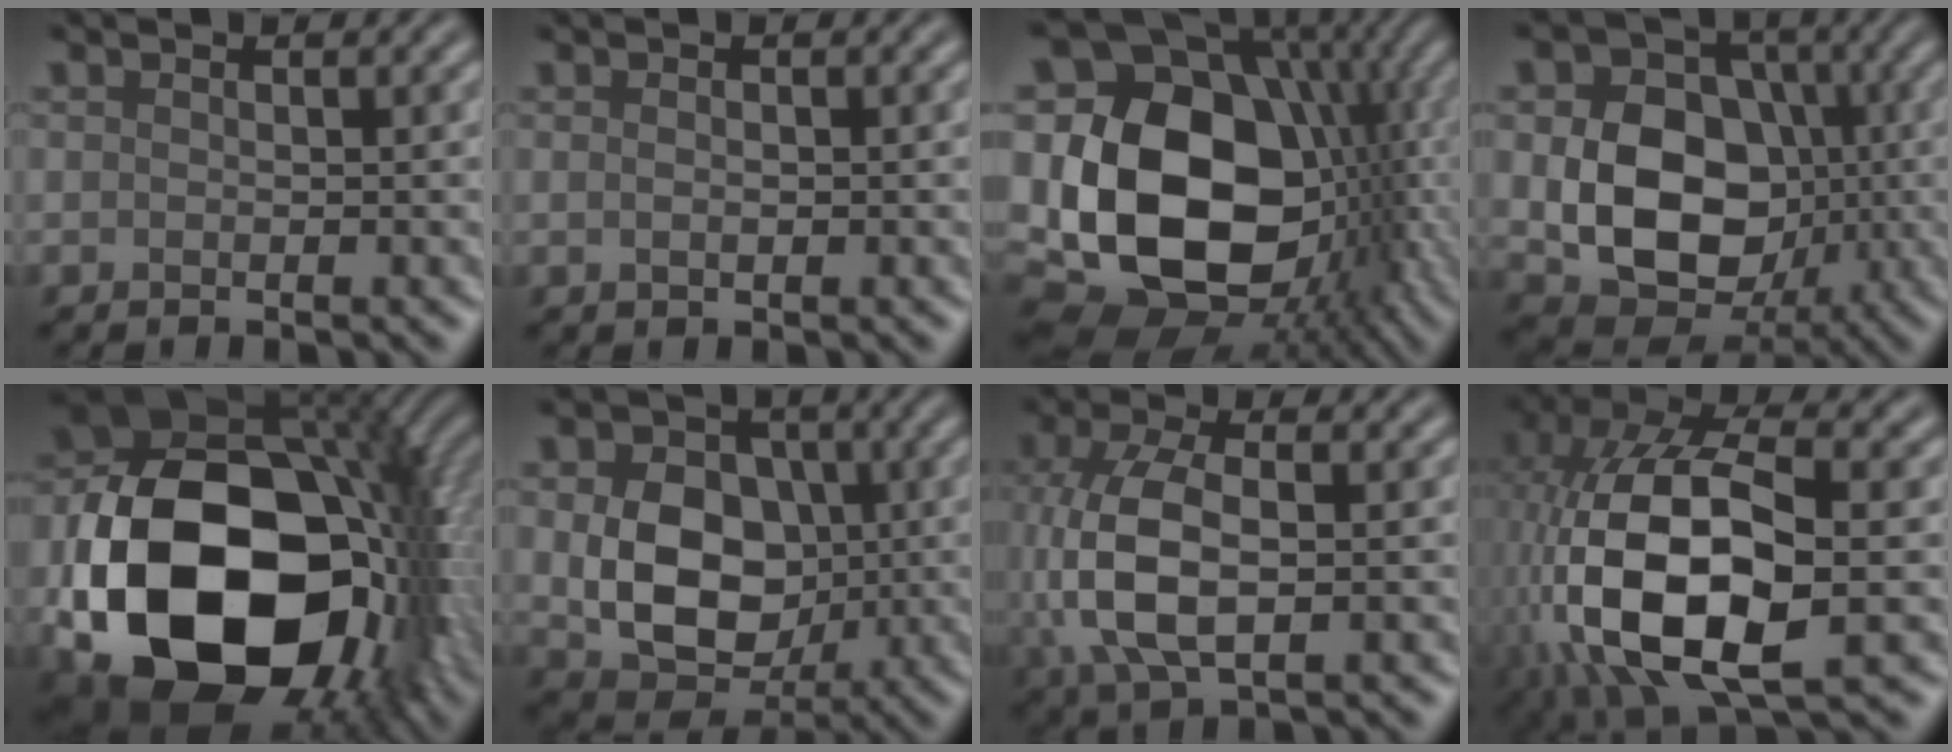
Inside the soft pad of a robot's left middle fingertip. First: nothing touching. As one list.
[{"total": 0.6, "force": [-0.1, 0.4, 0.5], "torque": [-0.010, 0.001, -0.001]}, {"total": 19.0, "force": [-0.2, 14.3, 12.5], "torque": [-0.228, -0.005, 0.018]}, {"total": 9.9, "force": [-1.1, 7.7, 6.2], "torque": [-0.111, -0.003, -0.018]}, {"total": 20.1, "force": [-4.4, 13.2, 14.4], "torque": [-0.298, -0.041, -0.053]}, {"total": 9.0, "force": [-0.2, 7.0, 5.6], "torque": [-0.098, -0.010, 0.002]}, {"total": 7.8, "force": [0.3, 4.2, 6.6], "torque": [-0.156, 0.005, 0.005]}, {"total": 14.0, "force": [-2.1, 7.3, 11.8], "torque": [-0.257, -0.010, -0.037]}]